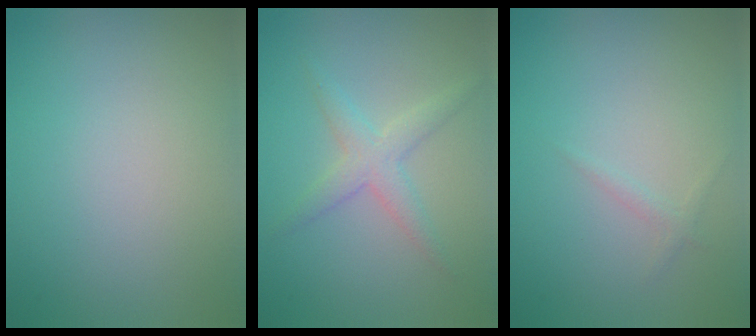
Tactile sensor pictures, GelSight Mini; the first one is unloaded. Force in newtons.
{"total": 2.5, "press": 2.5, "slide": 0.0}
{"total": 0.6, "press": 0.6, "slide": 0.1}